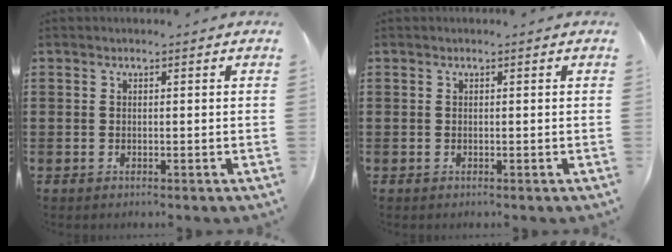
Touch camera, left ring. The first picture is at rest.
{"total": 0.0}